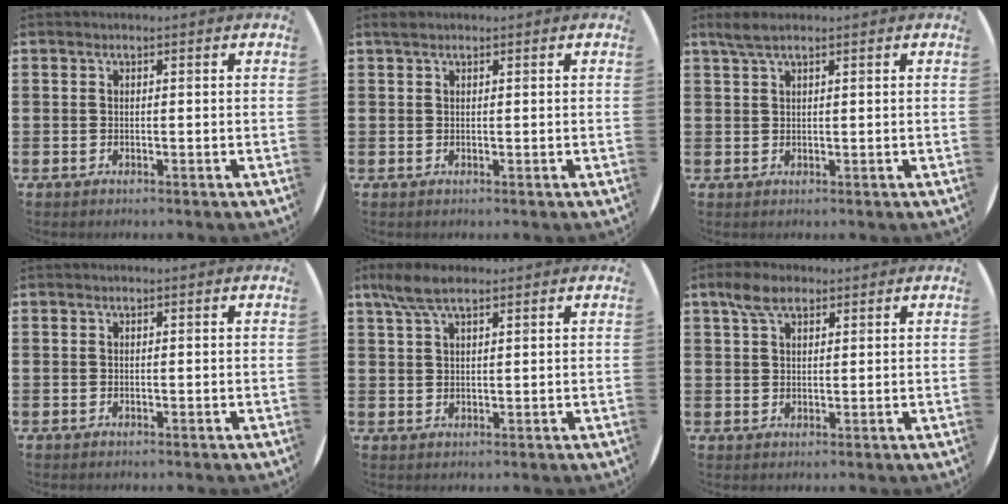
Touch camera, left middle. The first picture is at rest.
{"total": 0.8, "force": [0.7, 0.3, 0.2], "torque": [0.002, -0.001, 0.012]}
{"total": 2.1, "force": [1.6, 0.3, 1.3], "torque": [-0.028, 0.004, 0.029]}
{"total": 0.0}
{"total": 4.8, "force": [3.4, 1.5, 3.0], "torque": [-0.067, 0.003, 0.062]}
{"total": 4.3, "force": [3.0, 2.1, 2.2], "torque": [-0.042, 0.005, 0.055]}